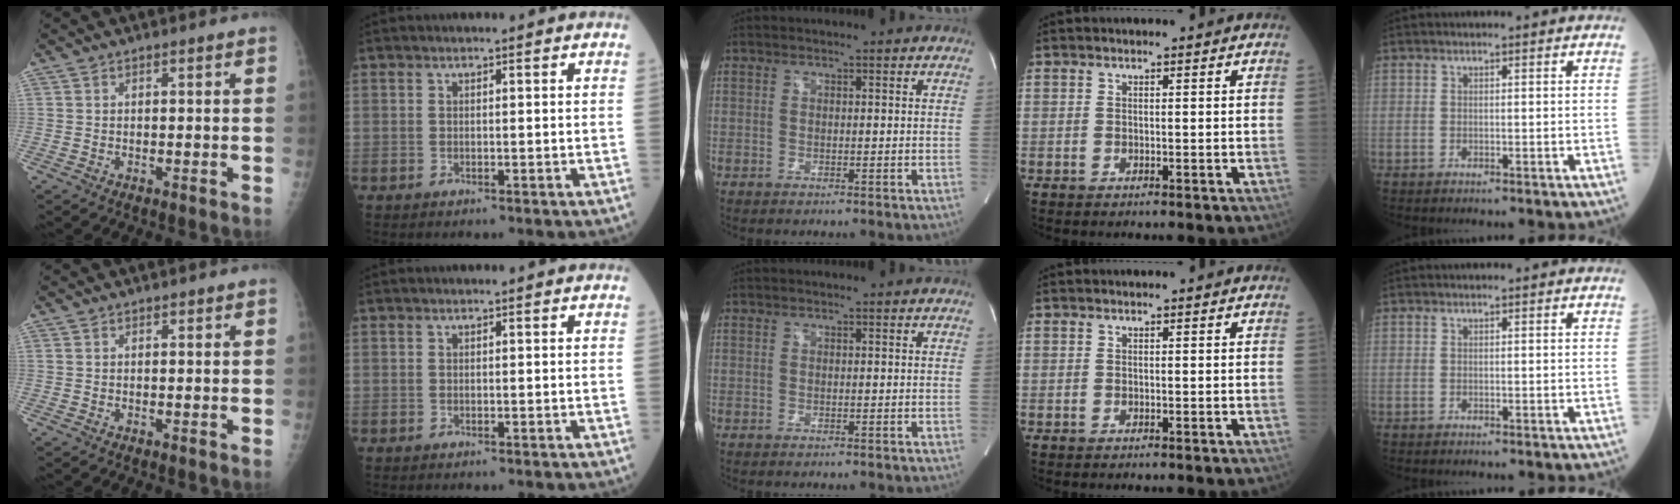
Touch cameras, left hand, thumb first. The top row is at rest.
{}